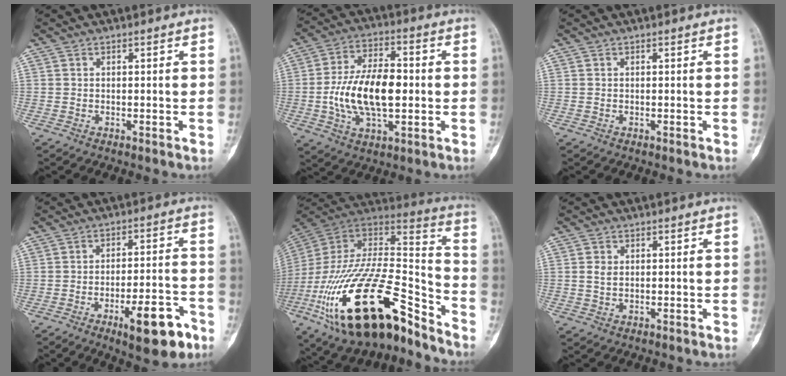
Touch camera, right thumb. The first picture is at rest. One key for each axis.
{"total": 15.5, "fx": -1.1, "fy": 8.0, "fz": 13.2, "tx": -0.239, "ty": 0.015, "tz": -0.020}
{"total": 0.0}
{"total": 12.1, "fx": -6.3, "fy": 3.9, "fz": 9.6, "tx": -0.130, "ty": 0.035, "tz": -0.086}
{"total": 32.7, "fx": -18.2, "fy": 13.0, "fz": 23.9, "tx": -0.452, "ty": 0.052, "tz": -0.306}
{"total": 2.1, "fx": 0.3, "fy": 1.4, "fz": 1.5, "tx": -0.027, "ty": 0.000, "tz": 0.010}